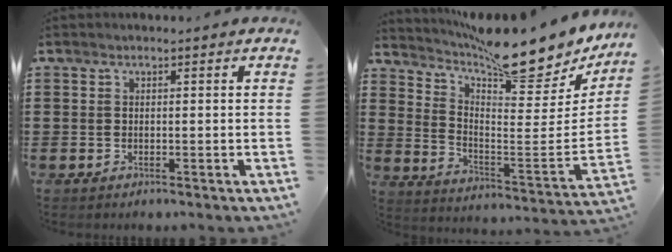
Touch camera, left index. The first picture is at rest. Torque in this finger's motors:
{"motor_torque": [0.42, 0.35, 0.71, 0.18]}